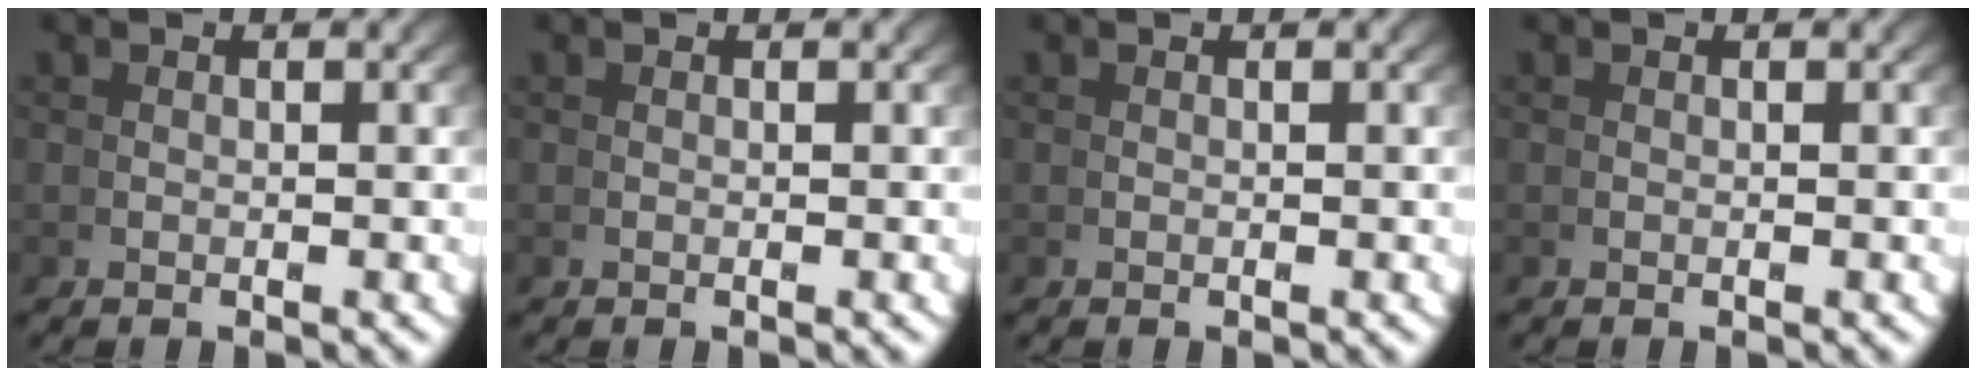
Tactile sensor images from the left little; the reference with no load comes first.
{"total": 0.0}
{"total": 0.0}
{"total": 0.0}